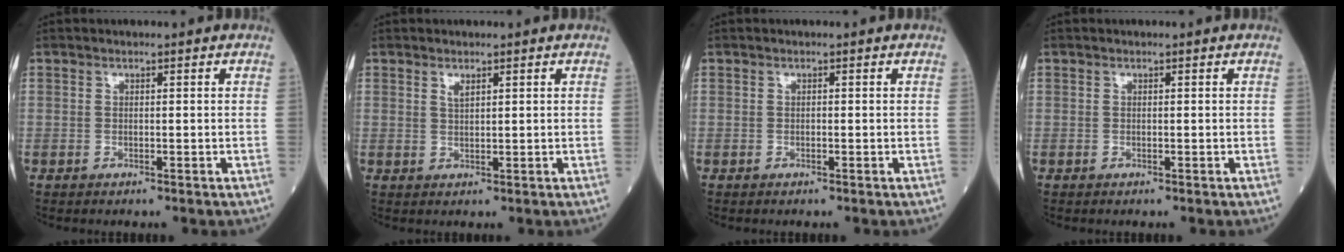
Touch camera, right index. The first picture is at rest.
{"total": 1.2, "force": [0.9, 0.4, 0.7], "torque": [-0.017, 0.000, 0.021]}
{"total": 0.0}
{"total": 0.0}